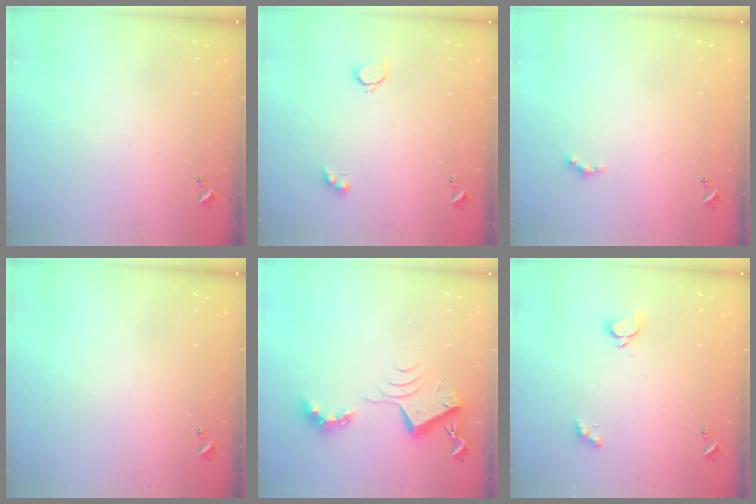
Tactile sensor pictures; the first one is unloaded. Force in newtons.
{"total": 2.6, "press": 2.6, "slide": 0.5}
{"total": 1.6, "press": 1.6, "slide": 0.4}
{"total": 0.0}
{"total": 8.9, "press": 8.8, "slide": 1.1}
{"total": 1.8, "press": 1.6, "slide": 0.8}